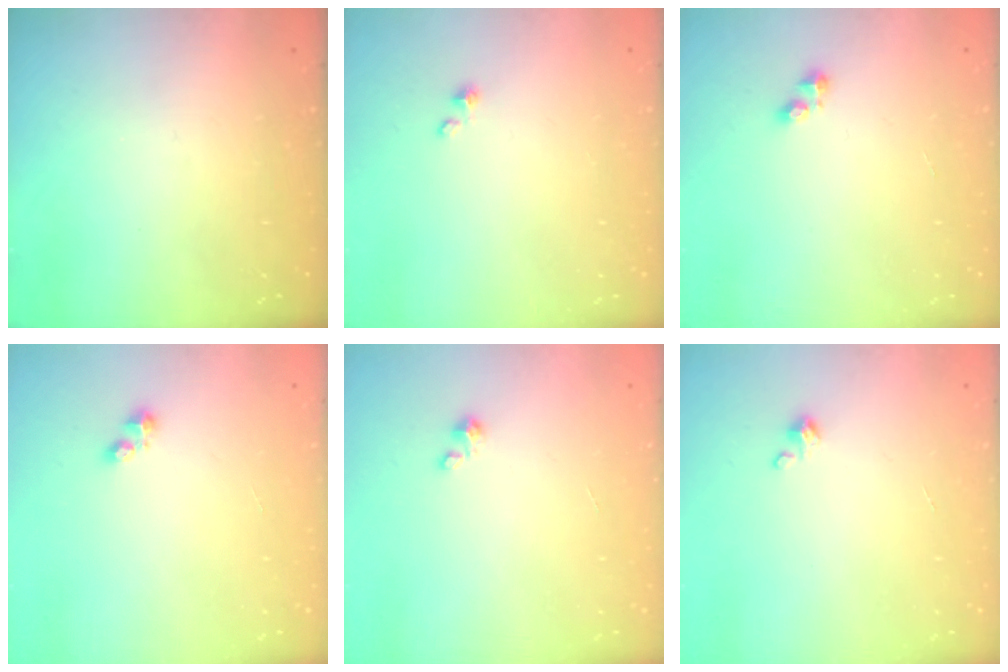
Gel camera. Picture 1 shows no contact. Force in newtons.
{"total": 1.5, "press": 1.5, "slide": 0.0}
{"total": 2.5, "press": 2.5, "slide": 0.3}
{"total": 2.5, "press": 2.5, "slide": 0.4}
{"total": 0.8, "press": 0.7, "slide": 0.3}
{"total": 1.4, "press": 1.4, "slide": 0.3}